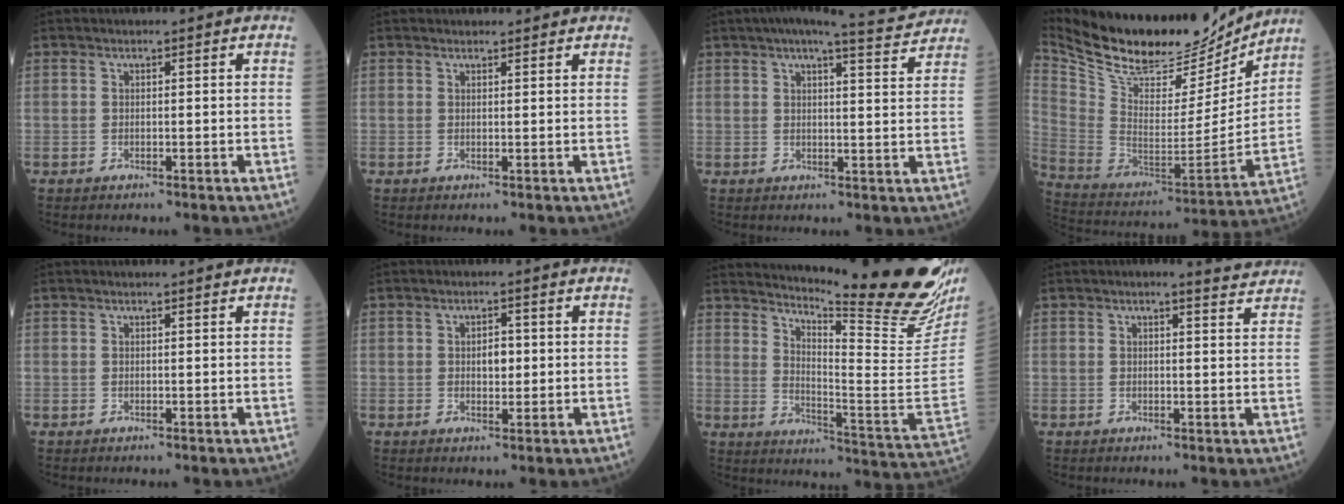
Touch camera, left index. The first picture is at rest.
{"total": 2.1, "force": [2.0, 0.4, 0.2], "torque": [-0.011, 0.008, 0.026]}
{"total": 10.1, "force": [9.2, 0.4, 4.1], "torque": [-0.060, 0.009, 0.107]}
{"total": 25.9, "force": [22.7, 7.2, 10.2], "torque": [-0.202, -0.029, 0.357]}
{"total": 1.2, "force": [1.1, -0.2, 0.3], "torque": [-0.012, 0.000, 0.016]}
{"total": 2.4, "force": [0.3, 1.3, 2.0], "torque": [-0.031, 0.001, 0.005]}
{"total": 24.1, "force": [20.8, 0.0, 12.2], "torque": [-0.191, -0.117, 0.274]}
{"total": 4.0, "force": [3.7, 0.4, 1.4], "torque": [-0.024, 0.004, 0.032]}